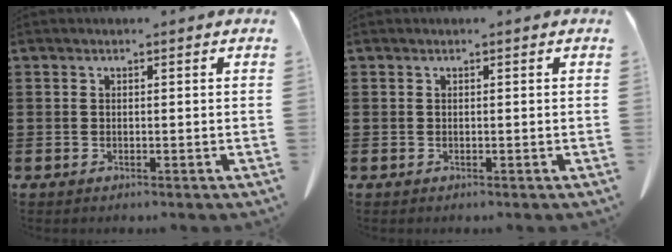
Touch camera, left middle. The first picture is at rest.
{"total": 0.0}